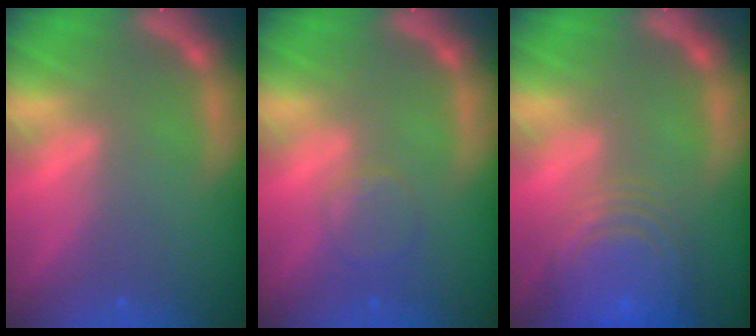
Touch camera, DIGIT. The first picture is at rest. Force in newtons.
{"total": 2.4}
{"total": 10.0}